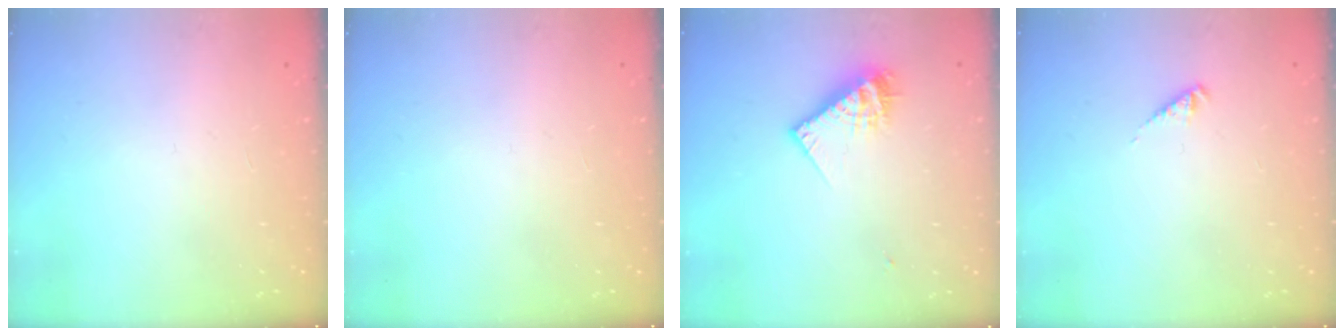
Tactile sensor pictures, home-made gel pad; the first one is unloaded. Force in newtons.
{"total": 0.0}
{"total": 10.1, "press": 10.0, "slide": 0.7}
{"total": 2.3, "press": 2.3, "slide": 0.4}